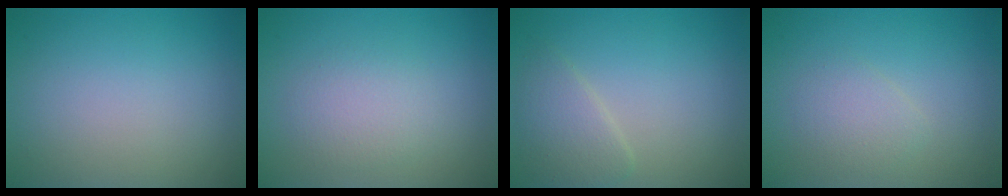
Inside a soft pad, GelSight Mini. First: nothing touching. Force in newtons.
{"total": 2.3, "press": 2.3, "slide": 0.1}
{"total": 2.6, "press": 2.6, "slide": 0.0}
{"total": 1.8, "press": 1.8, "slide": 0.1}